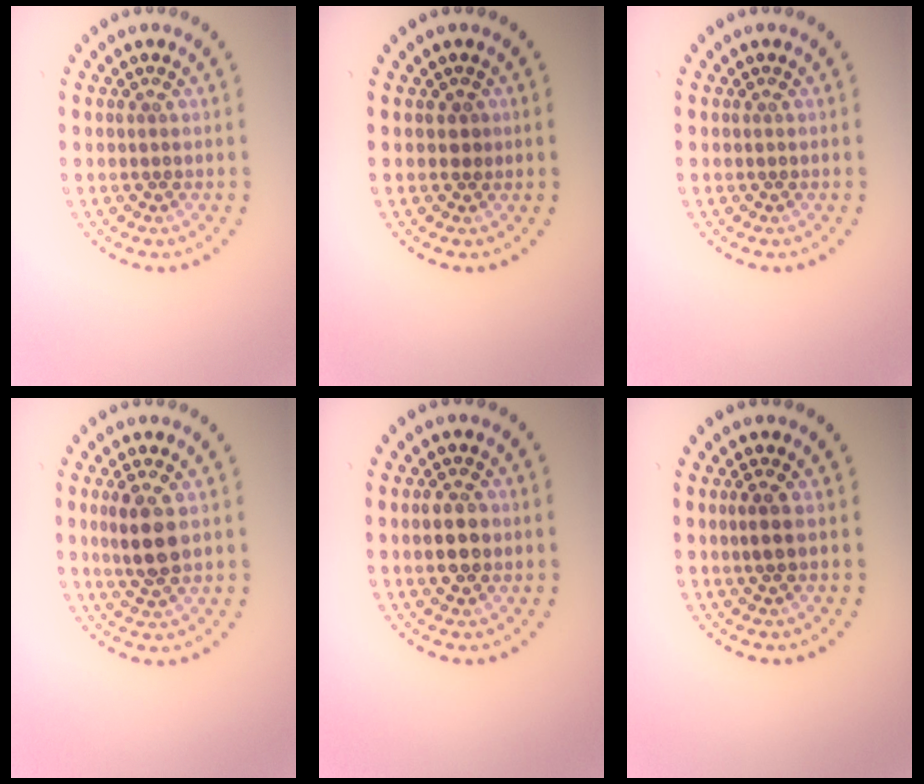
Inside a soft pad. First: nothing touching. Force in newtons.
{"total": 0.8, "press": 0.7, "slide": 0.4}
{"total": 0.0}
{"total": 3.4, "press": 3.3, "slide": 0.9}
{"total": 2.9, "press": 2.9, "slide": 0.2}
{"total": 1.4, "press": 1.1, "slide": 0.8}